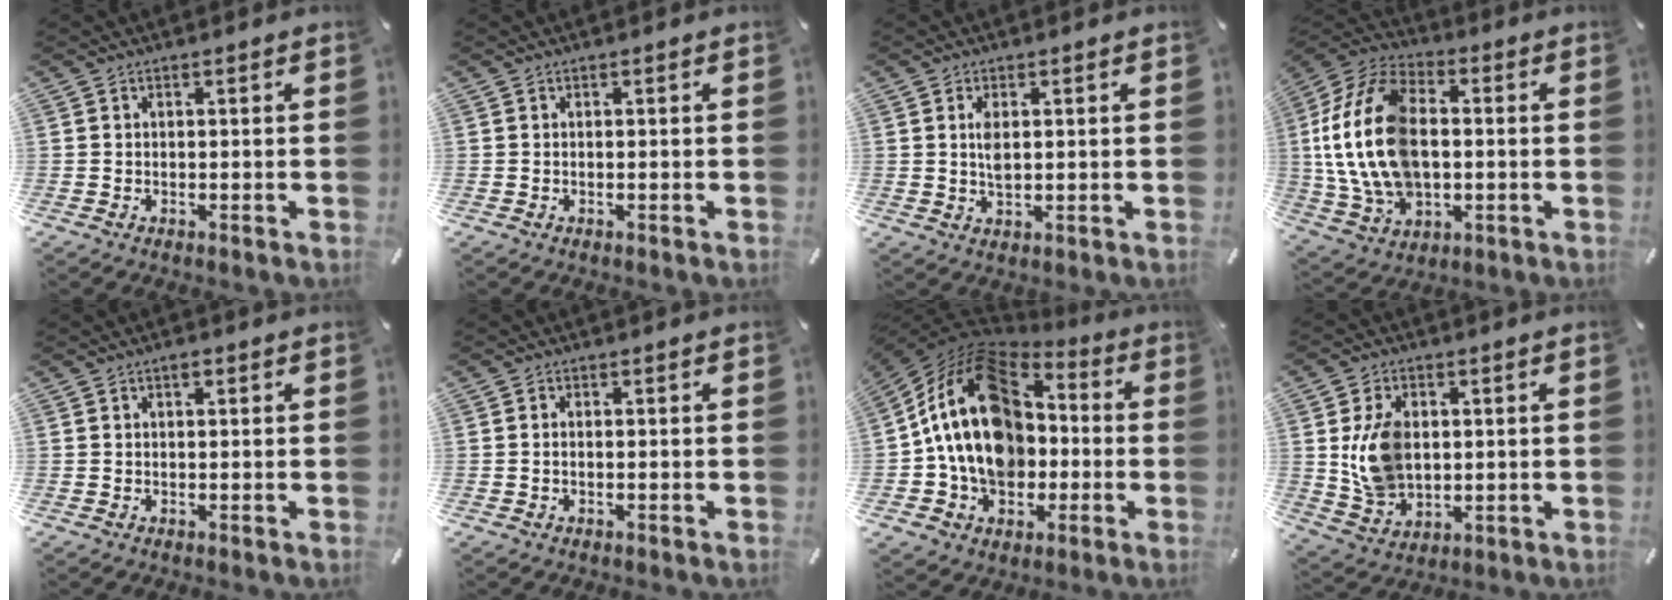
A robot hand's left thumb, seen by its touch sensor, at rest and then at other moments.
{"total": 0.0}
{"total": 3.6, "force": [0.7, 1.7, 3.1], "torque": [-0.067, -0.001, 0.007]}
{"total": 20.5, "force": [-0.3, 14.1, 14.8], "torque": [-0.343, 0.008, -0.008]}
{"total": 1.2, "force": [0.5, 0.6, 0.9], "torque": [-0.019, 0.004, 0.008]}
{"total": 0.8, "force": [-0.1, 0.4, 0.7], "torque": [-0.014, 0.001, -0.003]}
{"total": 19.2, "force": [0.1, 15.1, 11.9], "torque": [-0.244, 0.009, -0.001]}
{"total": 10.6, "force": [1.5, 8.2, 6.6], "torque": [-0.138, 0.001, 0.026]}